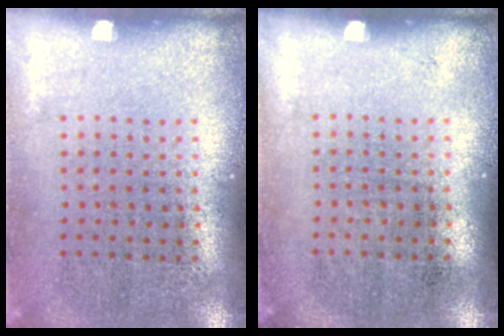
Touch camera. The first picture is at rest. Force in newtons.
{"total": 0.0}